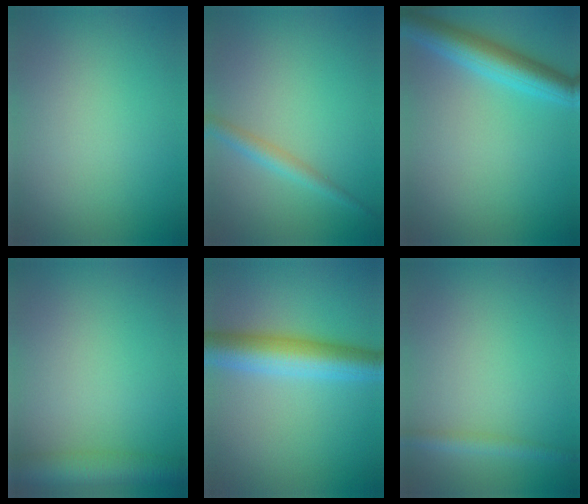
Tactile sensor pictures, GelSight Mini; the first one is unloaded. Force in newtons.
{"total": 2.0, "press": 2.0, "slide": 0.1}
{"total": 5.1, "press": 5.1, "slide": 0.1}
{"total": 4.6, "press": 4.6, "slide": 0.1}
{"total": 6.2, "press": 6.2, "slide": 0.1}
{"total": 1.5, "press": 1.5, "slide": 0.0}